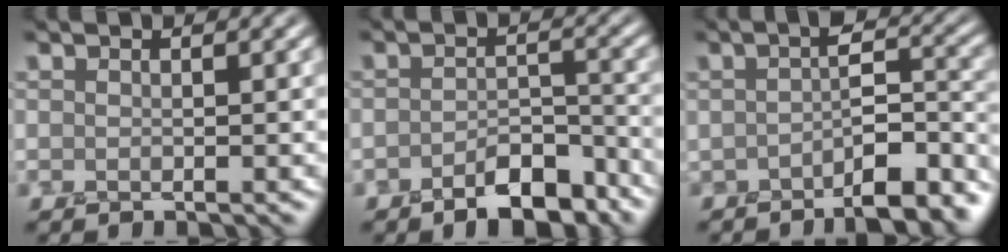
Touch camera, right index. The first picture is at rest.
{"total": 4.8, "force": [-3.2, 2.1, 3.0], "torque": [-0.041, 0.004, -0.052]}
{"total": 6.8, "force": [-3.9, 2.5, 5.1], "torque": [-0.069, 0.000, -0.060]}